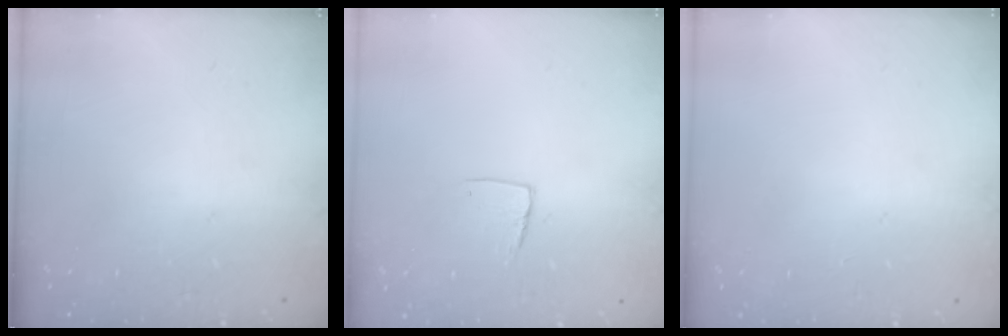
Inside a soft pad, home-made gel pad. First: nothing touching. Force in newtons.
{"total": 5.9, "press": 5.9, "slide": 0.4}
{"total": 0.0}